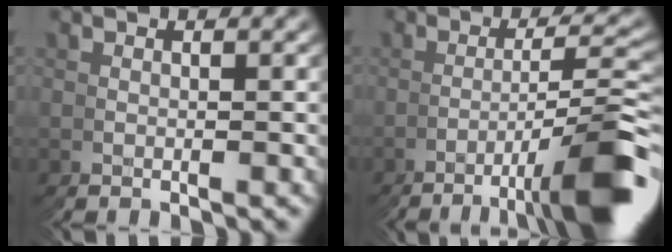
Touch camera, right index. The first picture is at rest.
{"total": 6.9, "force": [-4.1, -1.2, 5.4], "torque": [-0.066, 0.016, -0.069]}